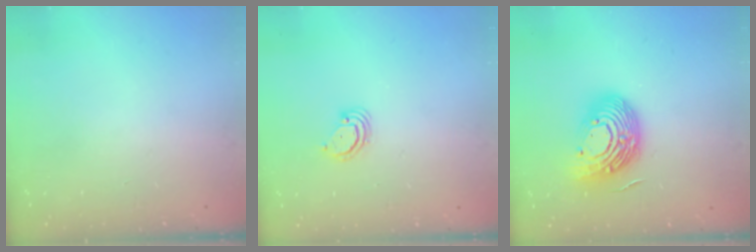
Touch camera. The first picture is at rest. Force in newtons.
{"total": 2.9, "press": 2.9, "slide": 0.3}
{"total": 16.1, "press": 16.0, "slide": 1.3}